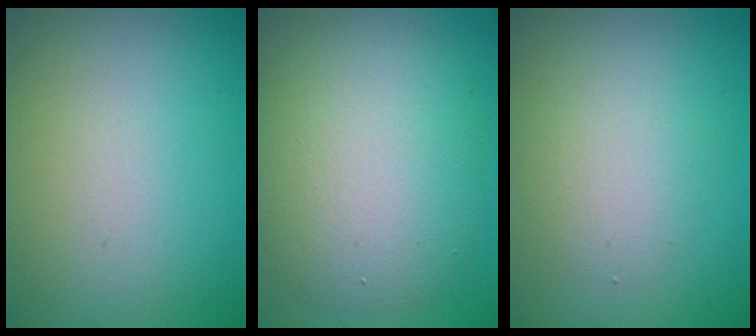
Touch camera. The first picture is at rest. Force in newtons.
{"total": 7.8, "press": 7.8, "slide": 0.3}
{"total": 2.6, "press": 2.6, "slide": 0.1}